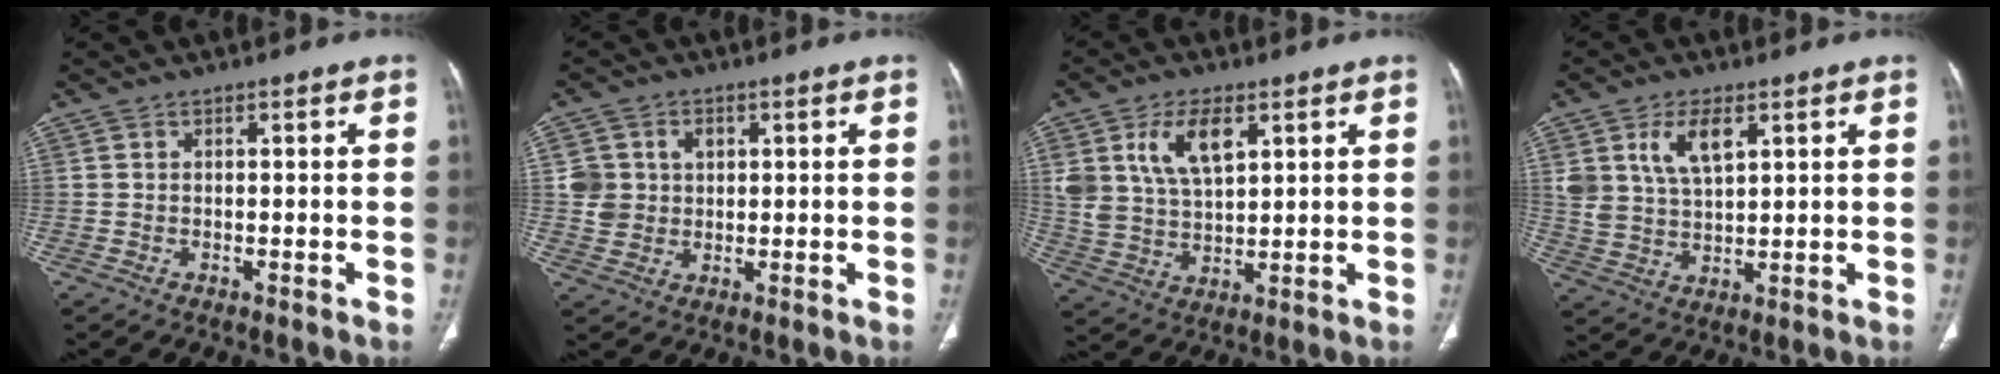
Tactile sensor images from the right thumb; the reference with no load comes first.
{"total": 6.4, "force": [1.5, 5.8, 2.4], "torque": [-0.018, -0.004, 0.032]}
{"total": 10.9, "force": [4.7, 5.8, 8.0], "torque": [-0.142, -0.015, 0.096]}
{"total": 8.6, "force": [3.8, 4.5, 6.3], "torque": [-0.109, -0.015, 0.080]}